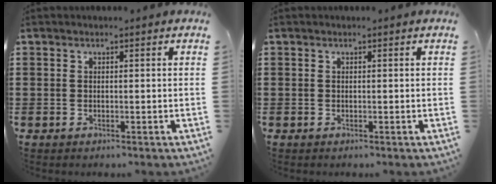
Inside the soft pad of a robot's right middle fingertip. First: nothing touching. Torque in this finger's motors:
{"motor_torque": [0.00, 0.00, 0.01, -0.01]}